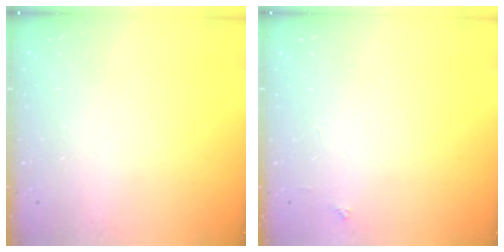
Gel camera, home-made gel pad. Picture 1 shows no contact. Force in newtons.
{"total": 2.0, "press": 2.0, "slide": 0.3}